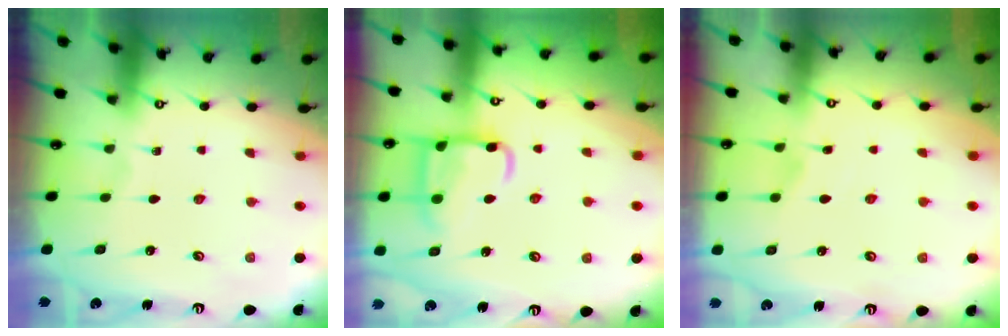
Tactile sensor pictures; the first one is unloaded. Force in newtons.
{"total": 13.2, "press": 13.1, "slide": 1.4}
{"total": 2.2, "press": 2.2, "slide": 0.5}